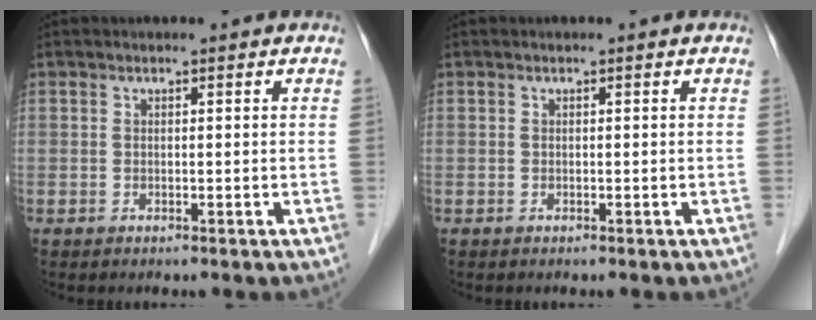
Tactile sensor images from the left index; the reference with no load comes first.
{"total": 0.0}